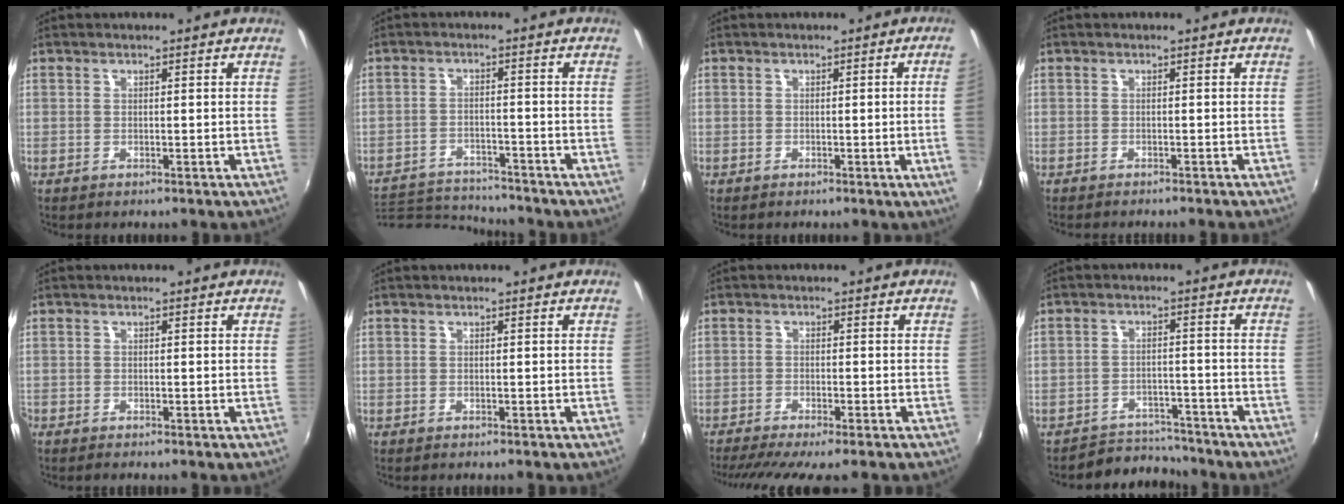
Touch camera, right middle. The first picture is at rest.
{"total": 11.6, "force": [-11.2, 1.7, 2.4], "torque": [-0.069, 0.001, -0.183]}
{"total": 3.4, "force": [0.0, -1.6, 2.9], "torque": [-0.050, -0.009, 0.007]}
{"total": 1.9, "force": [-1.8, 0.2, 0.6], "torque": [-0.020, -0.011, -0.031]}
{"total": 0.9, "force": [-0.9, 0.1, 0.2], "torque": [-0.006, -0.006, -0.020]}
{"total": 0.0}
{"total": 7.6, "force": [-6.4, 0.0, 4.2], "torque": [-0.096, -0.026, -0.102]}
{"total": 6.9, "force": [-6.6, 2.2, -0.1], "torque": [-0.012, 0.017, -0.098]}